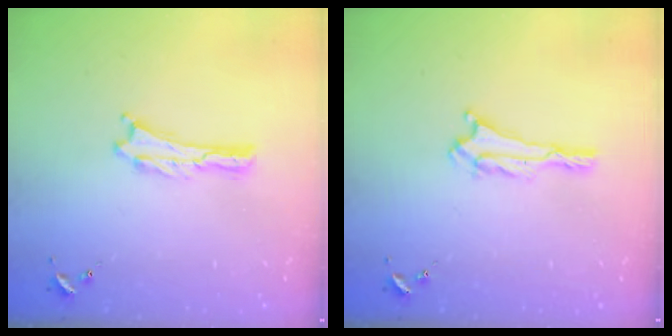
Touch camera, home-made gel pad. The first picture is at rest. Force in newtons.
{"total": 1.0, "press": 1.0, "slide": 0.1}